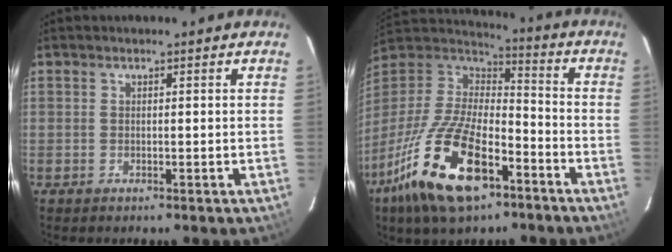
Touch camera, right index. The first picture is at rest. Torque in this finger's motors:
{"motor_torque": [1.69, -0.45, 1.05, 0.21]}